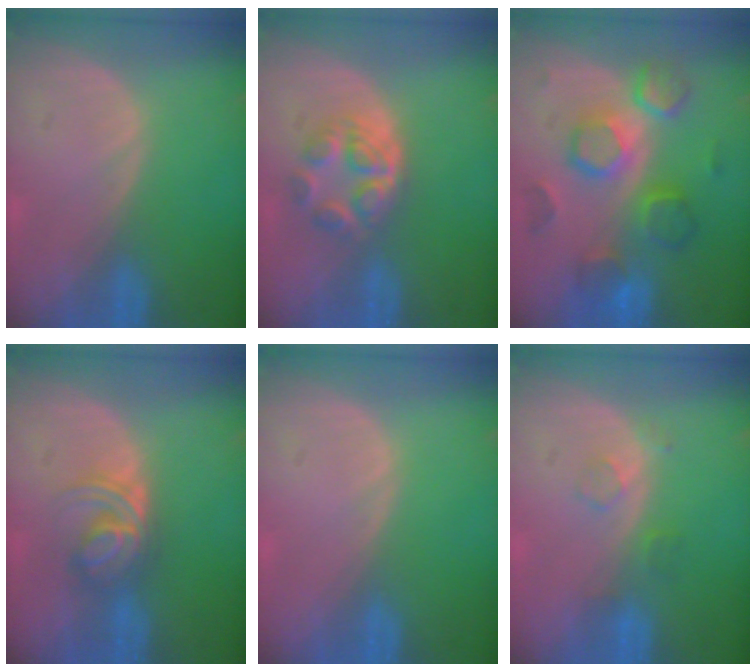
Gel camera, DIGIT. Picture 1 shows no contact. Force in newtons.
{"total": 6.3, "press": 5.3, "slide": 3.3}
{"total": 9.1, "press": 9.1, "slide": 0.3}
{"total": 5.9, "press": 5.2, "slide": 2.9}
{"total": 0.0}
{"total": 2.1, "press": 2.1, "slide": 0.2}